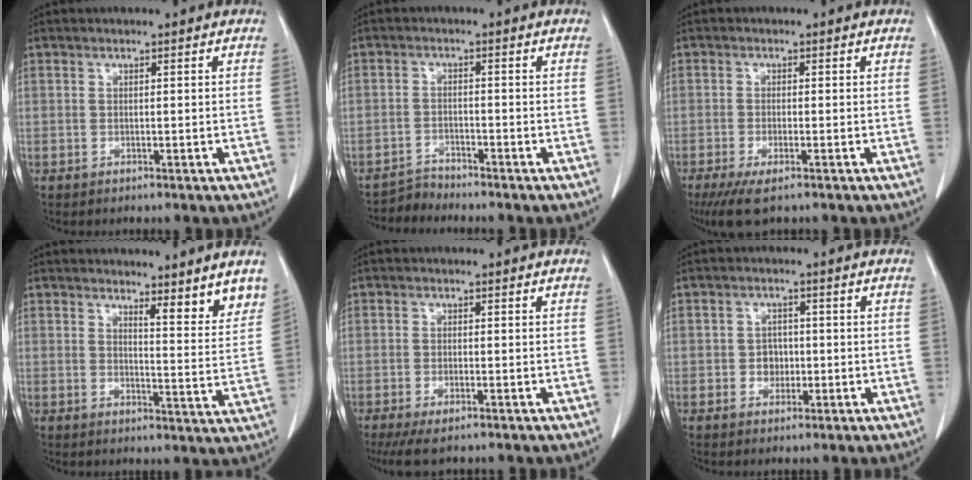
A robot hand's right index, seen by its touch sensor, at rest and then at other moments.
{"total": 2.6, "force": [-2.4, -0.1, -0.9], "torque": [0.025, -0.013, -0.045]}
{"total": 4.9, "force": [-3.2, 0.9, 3.7], "torque": [-0.068, -0.013, -0.054]}
{"total": 6.5, "force": [5.6, 0.8, 3.4], "torque": [-0.035, -0.026, 0.063]}
{"total": 4.4, "force": [-3.0, 0.9, 3.2], "torque": [-0.055, -0.012, -0.049]}
{"total": 2.6, "force": [-0.5, 2.3, 1.1], "torque": [-0.009, 0.007, -0.005]}